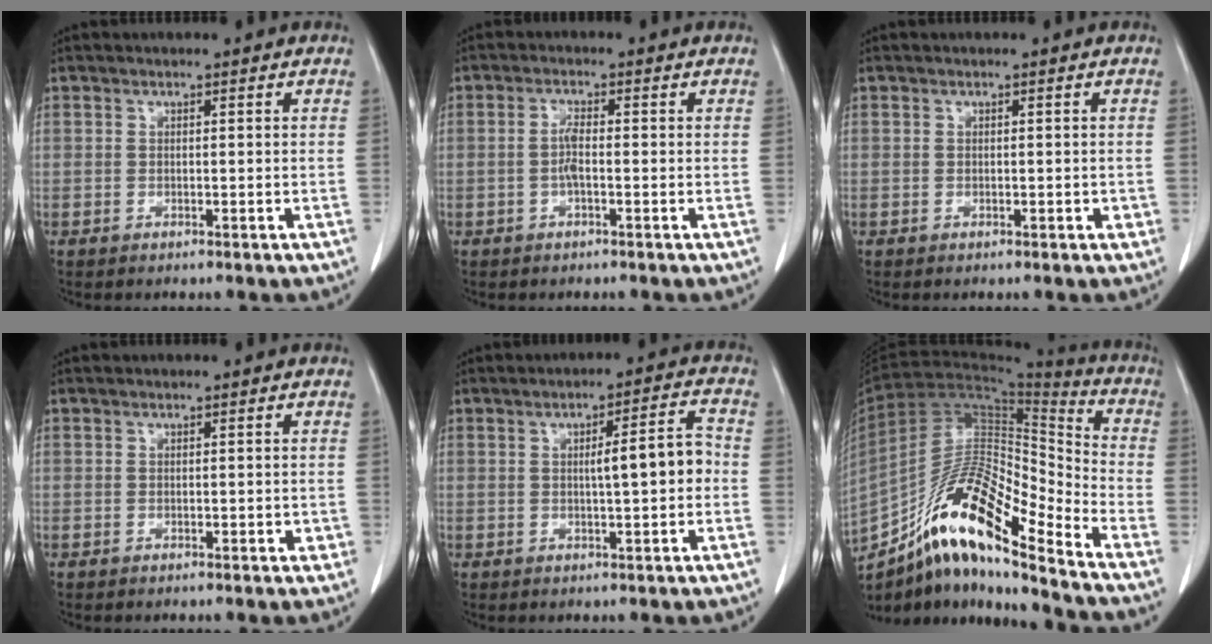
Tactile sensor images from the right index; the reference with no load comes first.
{"total": 3.0, "force": [-0.6, 0.2, 3.0], "torque": [-0.062, 0.001, -0.015]}
{"total": 1.0, "force": [-0.2, 0.6, 0.8], "torque": [-0.012, 0.003, -0.001]}
{"total": 1.5, "force": [-0.3, 0.8, 1.2], "torque": [-0.015, 0.005, -0.001]}
{"total": 6.6, "force": [-0.1, 0.9, 6.5], "torque": [-0.095, 0.016, -0.002]}
{"total": 19.3, "force": [-13.4, 3.1, 13.6], "torque": [-0.256, 0.008, -0.240]}